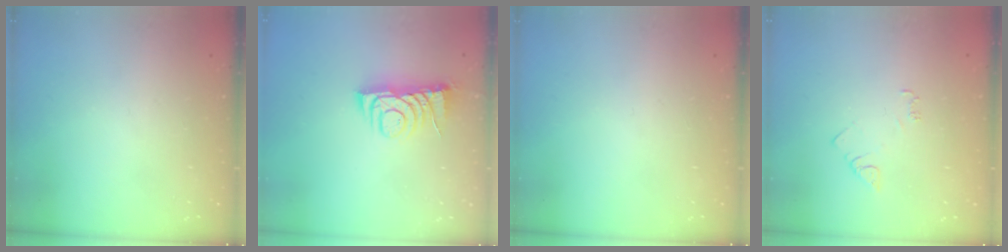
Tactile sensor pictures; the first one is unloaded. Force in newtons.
{"total": 7.0, "press": 7.0, "slide": 0.9}
{"total": 0.0}
{"total": 3.8, "press": 3.7, "slide": 0.5}